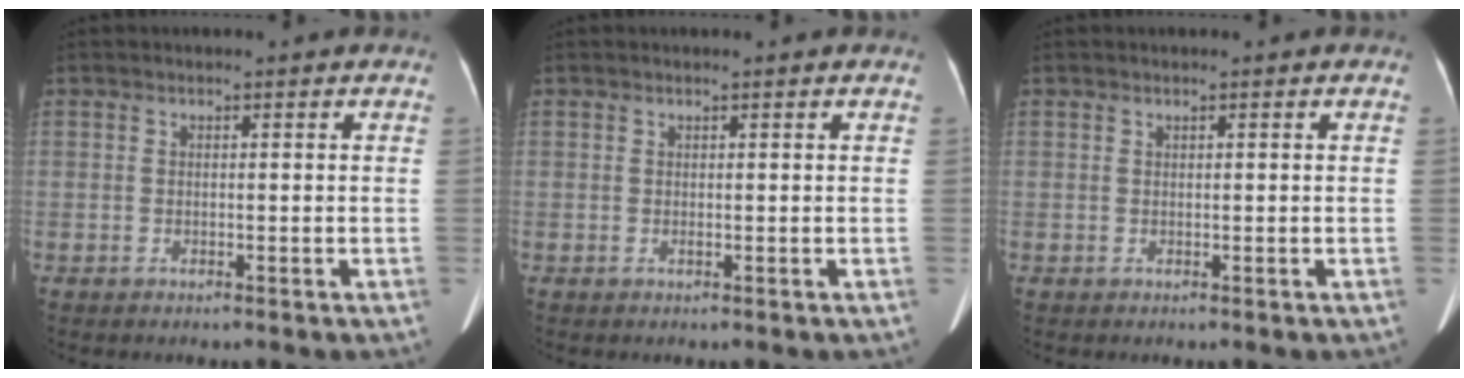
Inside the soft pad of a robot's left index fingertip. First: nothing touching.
{"total": 0.0}
{"total": 0.0}